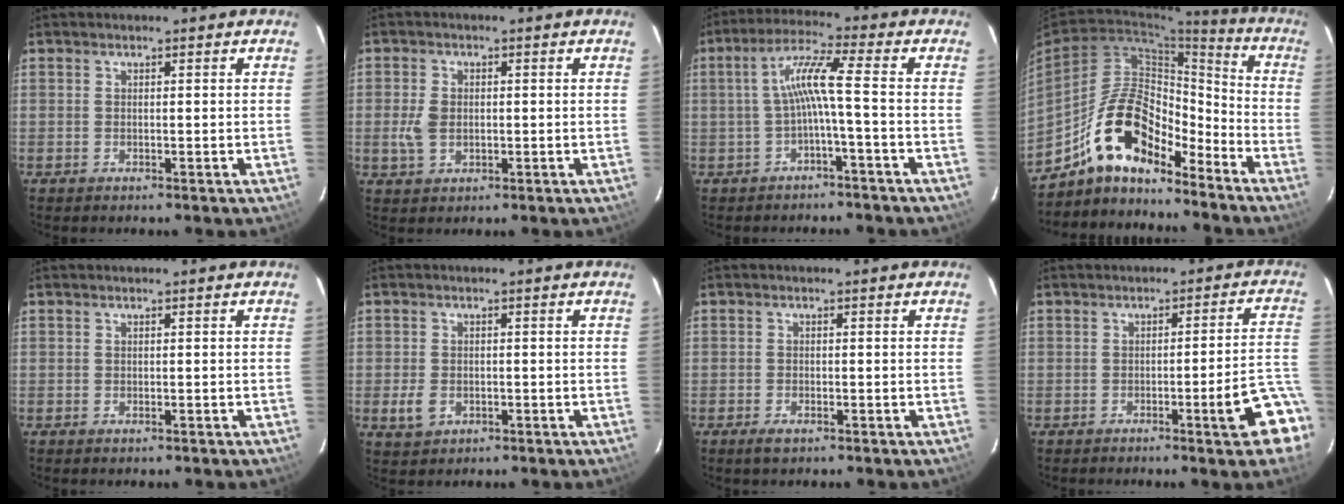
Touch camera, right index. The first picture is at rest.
{"total": 4.5, "force": [-0.5, 3.2, 3.1], "torque": [-0.068, 0.002, -0.005]}
{"total": 6.4, "force": [-1.7, -0.7, 6.1], "torque": [-0.137, 0.012, -0.026]}
{"total": 14.8, "force": [-11.5, 5.7, 7.4], "torque": [-0.139, 0.031, -0.203]}
{"total": 0.5, "force": [-0.4, 0.3, 0.2], "torque": [-0.004, -0.004, -0.004]}
{"total": 3.7, "force": [-1.0, 3.0, 1.9], "torque": [-0.046, -0.002, -0.012]}
{"total": 2.0, "force": [-1.3, 0.9, 1.3], "torque": [-0.030, -0.005, -0.025]}
{"total": 8.2, "force": [-3.7, -0.5, 7.3], "torque": [-0.071, 0.004, -0.043]}